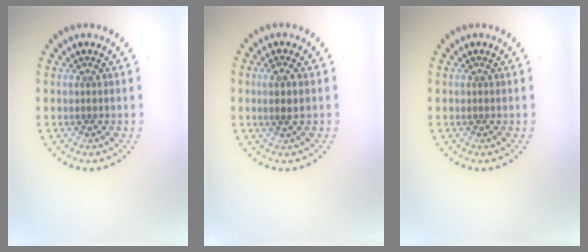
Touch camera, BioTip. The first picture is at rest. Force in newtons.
{"total": 1.4, "press": 1.2, "slide": 0.6}
{"total": 0.0}